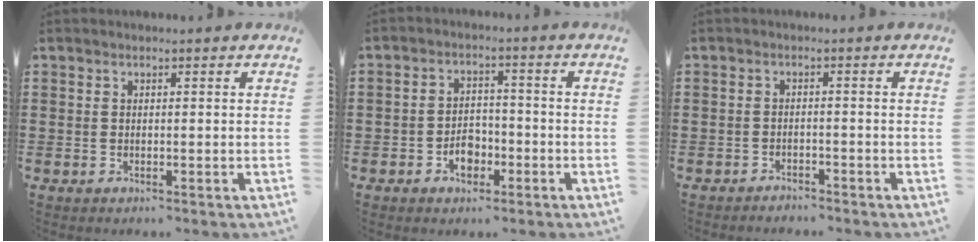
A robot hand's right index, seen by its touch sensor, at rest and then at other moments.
{"total": 4.1, "force": [-2.1, 2.8, 2.1], "torque": [-0.033, 0.004, -0.041]}
{"total": 1.7, "force": [-1.7, 0.1, 0.0], "torque": [-0.006, -0.001, -0.037]}